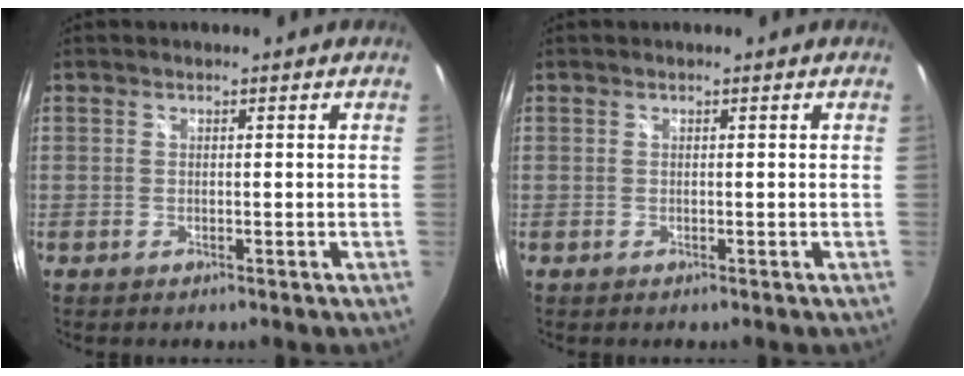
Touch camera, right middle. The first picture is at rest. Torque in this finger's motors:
{"motor_torque": [0.00, 0.00, 0.00, 0.00]}